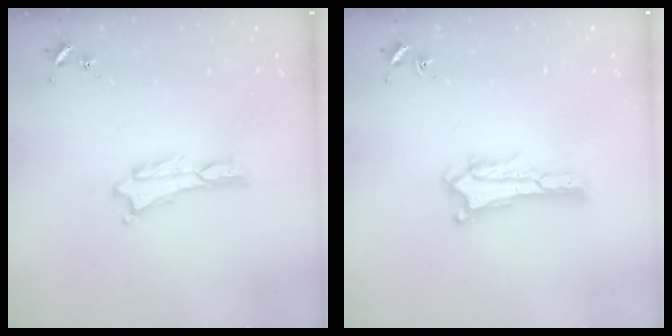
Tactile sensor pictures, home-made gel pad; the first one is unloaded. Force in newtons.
{"total": 0.7, "press": 0.6, "slide": 0.2}